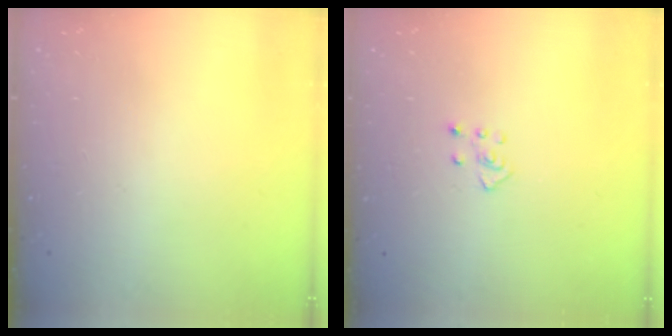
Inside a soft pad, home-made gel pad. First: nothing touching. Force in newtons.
{"total": 3.5, "press": 3.4, "slide": 0.6}